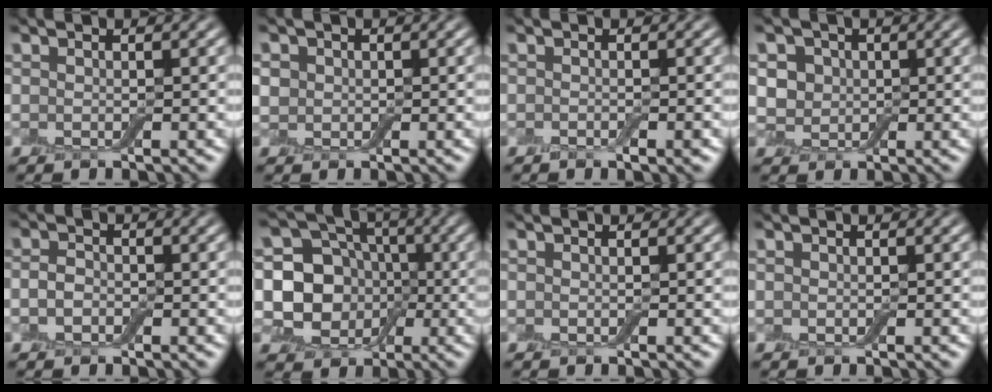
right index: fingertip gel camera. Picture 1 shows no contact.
{"total": 1.6, "force": [0.2, 1.5, 0.4], "torque": [-0.009, 0.001, -0.001]}
{"total": 1.2, "force": [-0.7, 0.4, 0.9], "torque": [-0.016, -0.004, -0.011]}
{"total": 3.5, "force": [0.9, 3.0, 1.5], "torque": [-0.022, 0.007, 0.004]}
{"total": 1.6, "force": [-0.4, 1.2, 0.9], "torque": [-0.019, 0.002, -0.015]}
{"total": 7.7, "force": [-0.4, 6.9, 3.4], "torque": [-0.043, -0.012, -0.031]}
{"total": 0.0}
{"total": 0.0}